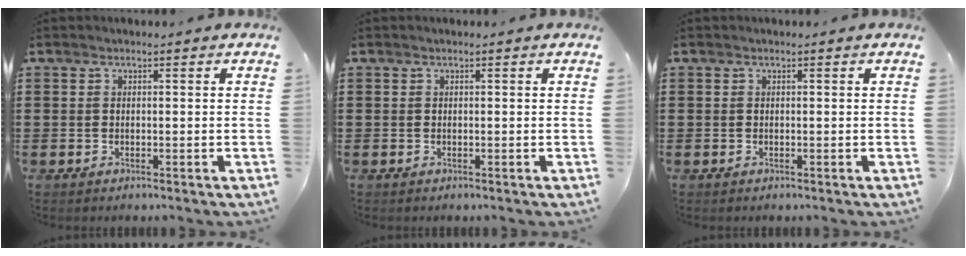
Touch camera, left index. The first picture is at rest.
{"total": 0.0}
{"total": 0.0}